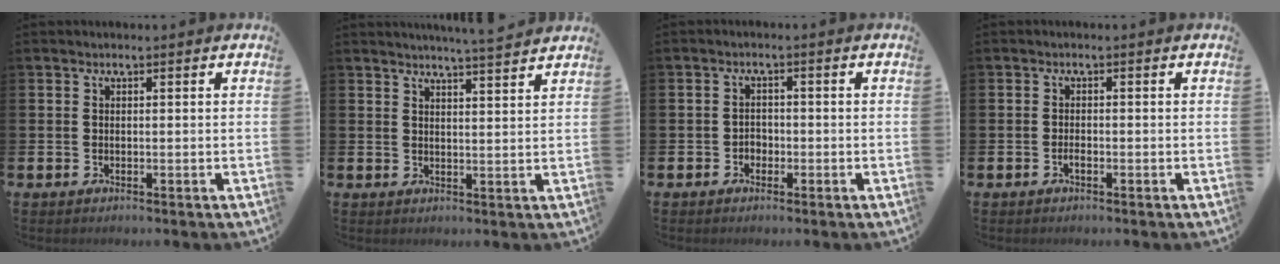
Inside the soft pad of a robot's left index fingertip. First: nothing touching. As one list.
[{"total": 4.2, "force": [4.1, -0.8, 0.5], "torque": [-0.008, -0.028, 0.071]}, {"total": 1.7, "force": [-0.9, 1.4, 0.4], "torque": [-0.008, 0.002, -0.020]}, {"total": 1.1, "force": [-0.6, 0.3, 0.8], "torque": [-0.022, 0.000, -0.010]}]